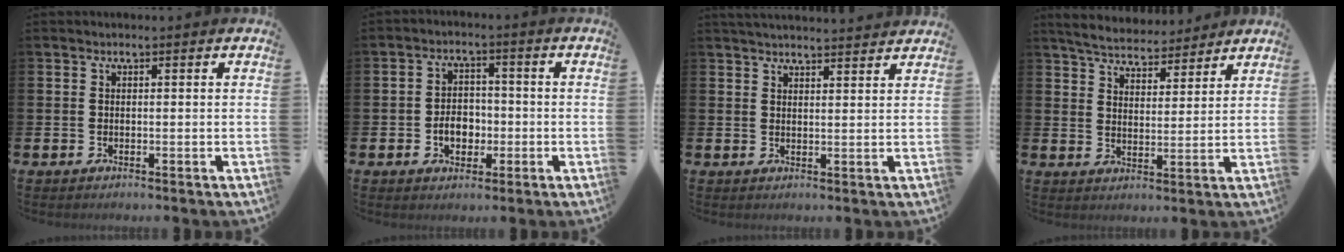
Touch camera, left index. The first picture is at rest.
{"total": 4.1, "force": [-1.1, 3.1, 2.5], "torque": [-0.035, 0.001, -0.027]}
{"total": 3.1, "force": [3.1, -0.1, 0.2], "torque": [-0.006, -0.016, 0.055]}
{"total": 5.5, "force": [5.4, 1.0, 0.8], "torque": [-0.042, -0.027, 0.097]}